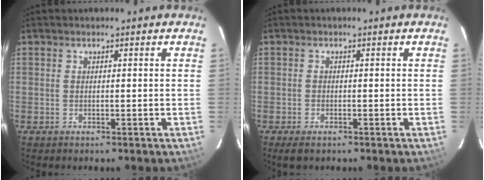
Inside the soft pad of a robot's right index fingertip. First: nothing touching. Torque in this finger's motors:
{"motor_torque": [0.03, 0.00, 0.03, 0.01]}